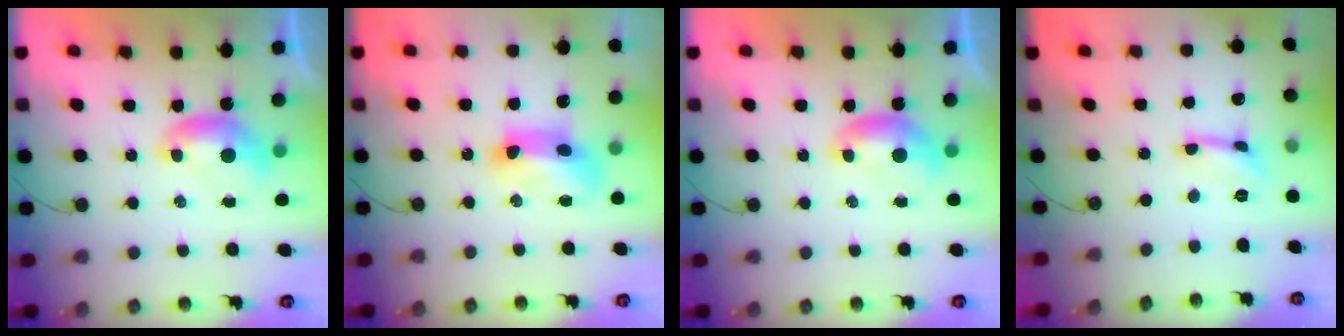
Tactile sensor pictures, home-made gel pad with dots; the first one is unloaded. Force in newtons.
{"total": 8.2, "press": 8.1, "slide": 0.9}
{"total": 0.0}
{"total": 0.0}